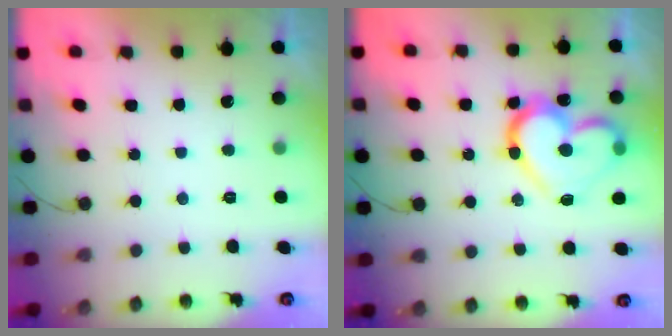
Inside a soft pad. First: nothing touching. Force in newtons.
{"total": 17.6, "press": 17.5, "slide": 1.2}